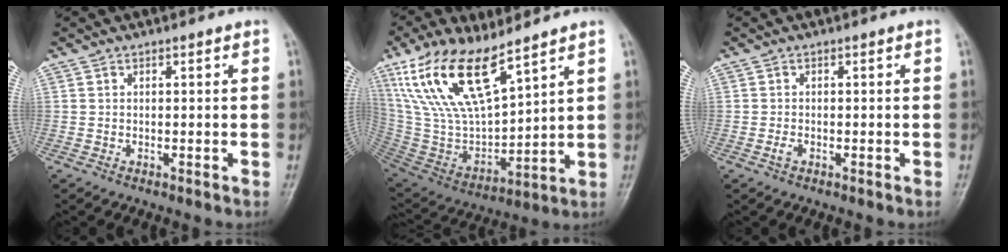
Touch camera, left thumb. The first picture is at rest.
{"total": 19.5, "force": [11.9, 7.4, 13.6], "torque": [-0.250, -0.048, 0.246]}
{"total": 1.1, "force": [-0.5, 0.8, 0.7], "torque": [-0.013, -0.001, -0.011]}